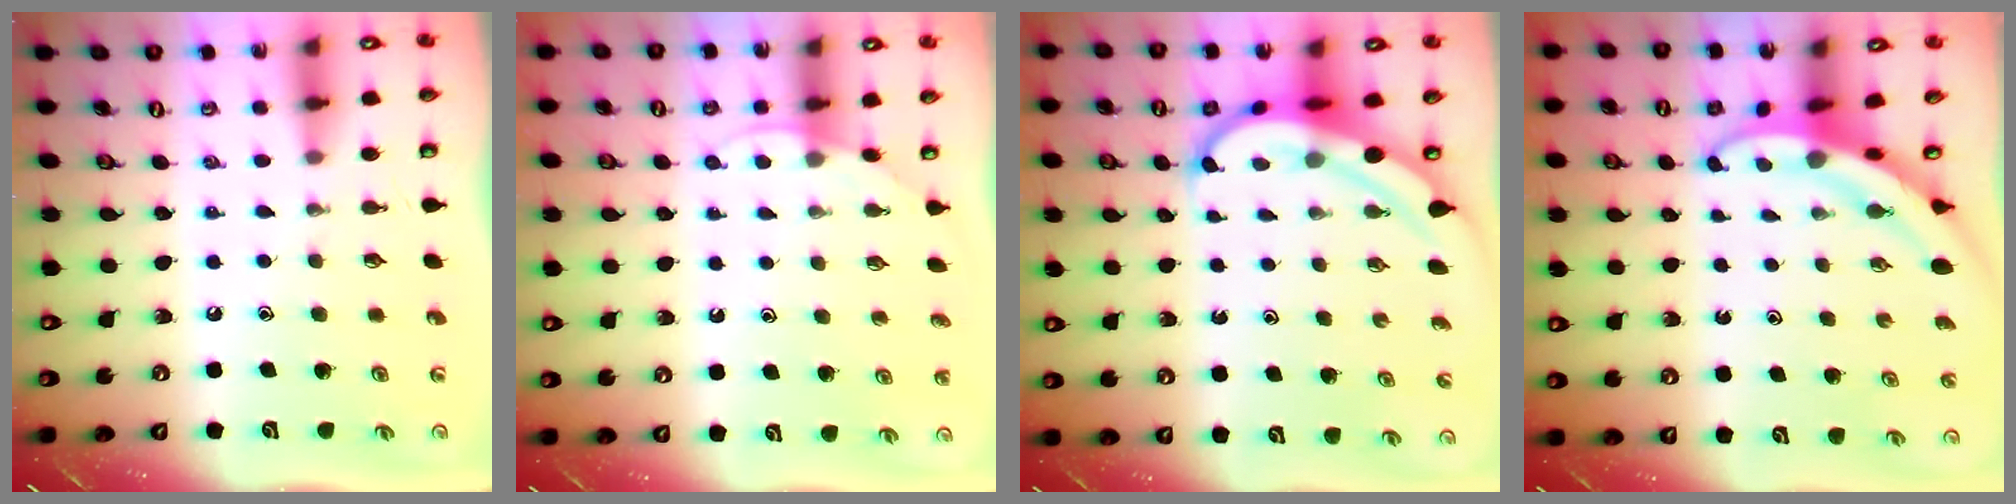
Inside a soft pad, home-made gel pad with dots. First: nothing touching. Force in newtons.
{"total": 3.9, "press": 3.8, "slide": 0.4}
{"total": 6.2, "press": 6.1, "slide": 1.3}
{"total": 3.0, "press": 3.0, "slide": 0.3}